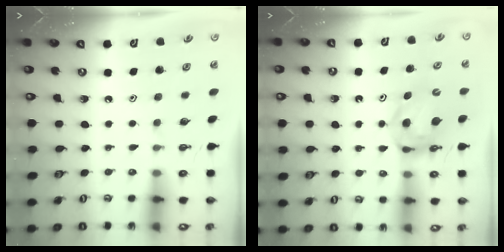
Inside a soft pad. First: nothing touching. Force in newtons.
{"total": 9.0, "press": 9.0, "slide": 0.6}